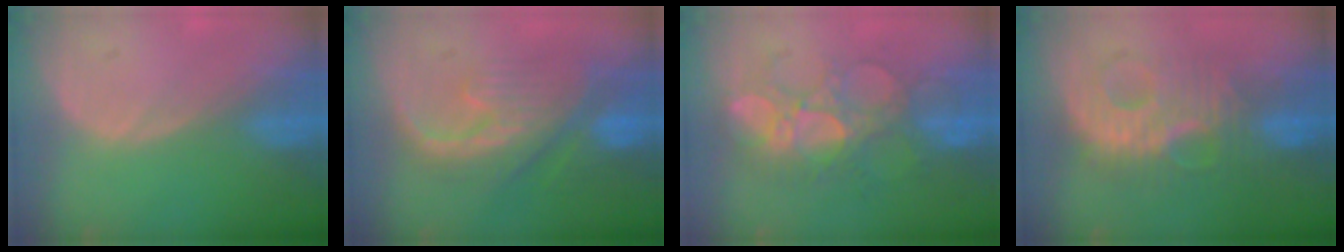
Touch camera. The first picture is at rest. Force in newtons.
{"total": 9.7, "press": 9.2, "slide": 3.2}
{"total": 9.3, "press": 8.9, "slide": 2.6}
{"total": 9.4, "press": 9.4, "slide": 0.8}